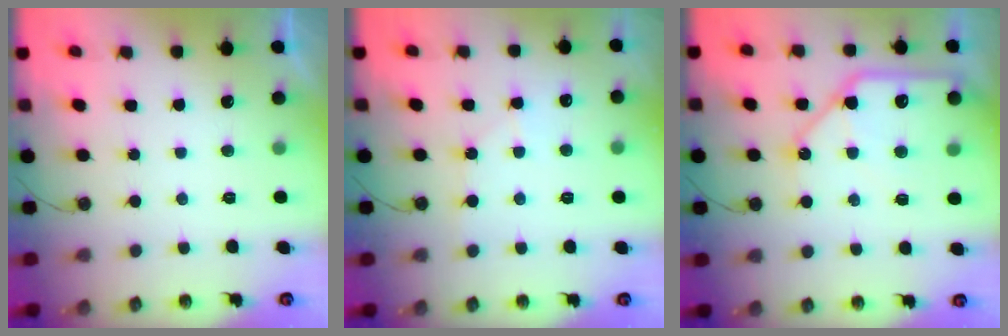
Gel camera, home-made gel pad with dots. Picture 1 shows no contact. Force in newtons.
{"total": 5.1, "press": 5.1, "slide": 0.7}
{"total": 13.1, "press": 13.1, "slide": 0.8}